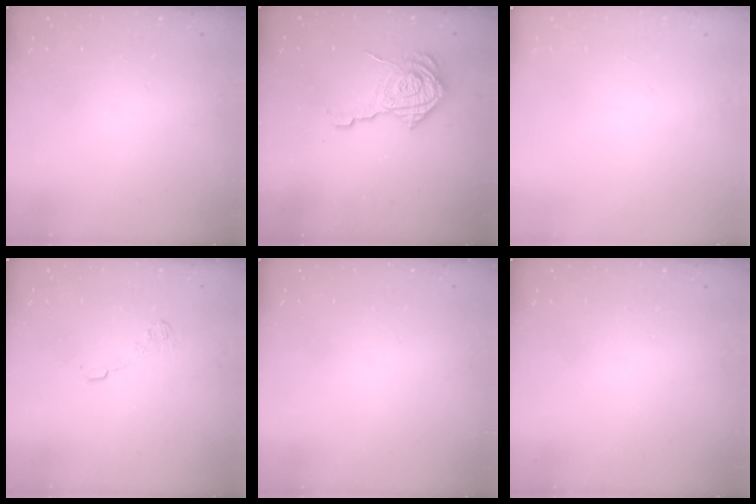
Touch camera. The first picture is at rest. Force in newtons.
{"total": 13.9, "press": 13.8, "slide": 1.7}
{"total": 2.7, "press": 2.6, "slide": 0.8}
{"total": 7.6, "press": 7.5, "slide": 1.0}
{"total": 0.0}
{"total": 0.0}